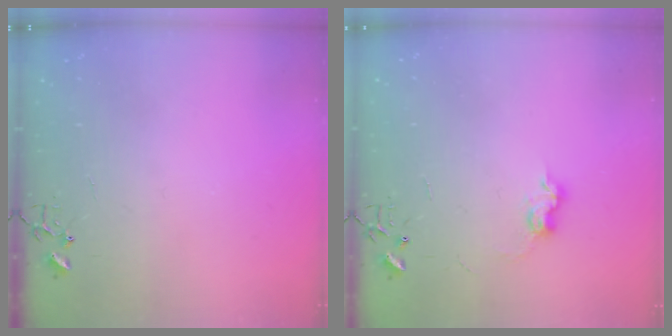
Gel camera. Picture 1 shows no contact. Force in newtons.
{"total": 7.4, "press": 7.4, "slide": 0.4}